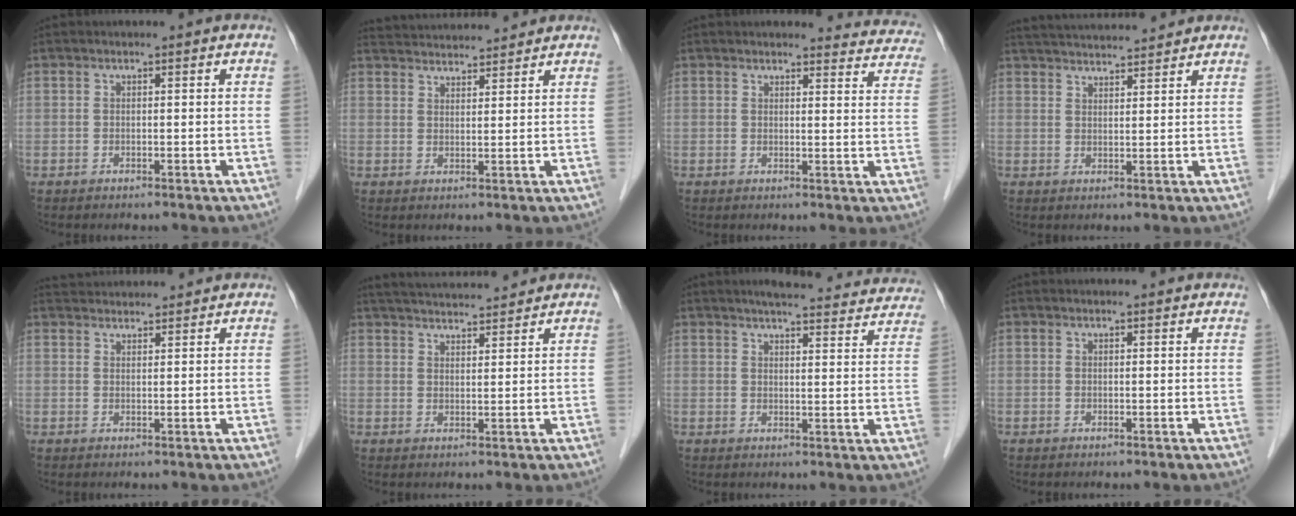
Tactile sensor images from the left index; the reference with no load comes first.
{"total": 9.0, "force": [8.7, 0.9, 1.8], "torque": [-0.034, 0.031, 0.131]}
{"total": 9.7, "force": [9.5, 1.9, 0.5], "torque": [0.034, -0.036, 0.070]}
{"total": 10.6, "force": [10.1, 0.8, 3.2], "torque": [-0.058, 0.028, 0.154]}
{"total": 7.0, "force": [6.9, 0.8, 1.2], "torque": [-0.020, 0.037, 0.100]}
{"total": 11.8, "force": [11.2, 1.3, 3.7], "torque": [-0.065, 0.029, 0.167]}
{"total": 20.9, "force": [19.3, 3.4, 7.4], "torque": [-0.080, -0.012, 0.219]}
{"total": 2.7, "force": [2.6, 0.4, 0.6], "torque": [-0.012, 0.015, 0.025]}